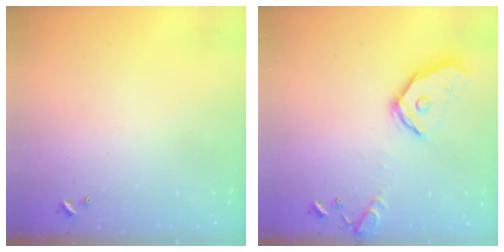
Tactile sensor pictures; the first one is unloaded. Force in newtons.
{"total": 16.4, "press": 16.2, "slide": 2.5}